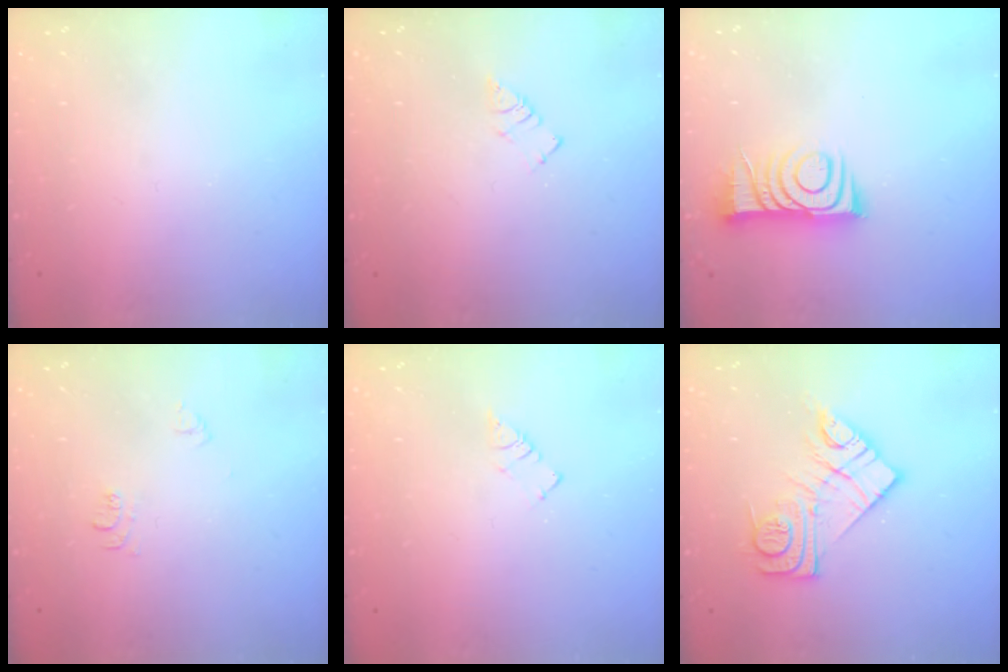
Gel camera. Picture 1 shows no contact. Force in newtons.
{"total": 3.3, "press": 3.3, "slide": 0.4}
{"total": 9.3, "press": 9.3, "slide": 0.6}
{"total": 3.9, "press": 3.9, "slide": 0.5}
{"total": 2.6, "press": 2.6, "slide": 0.3}
{"total": 13.6, "press": 13.6, "slide": 0.9}